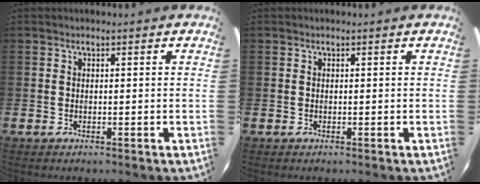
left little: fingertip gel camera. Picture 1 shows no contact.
{"total": 0.0}